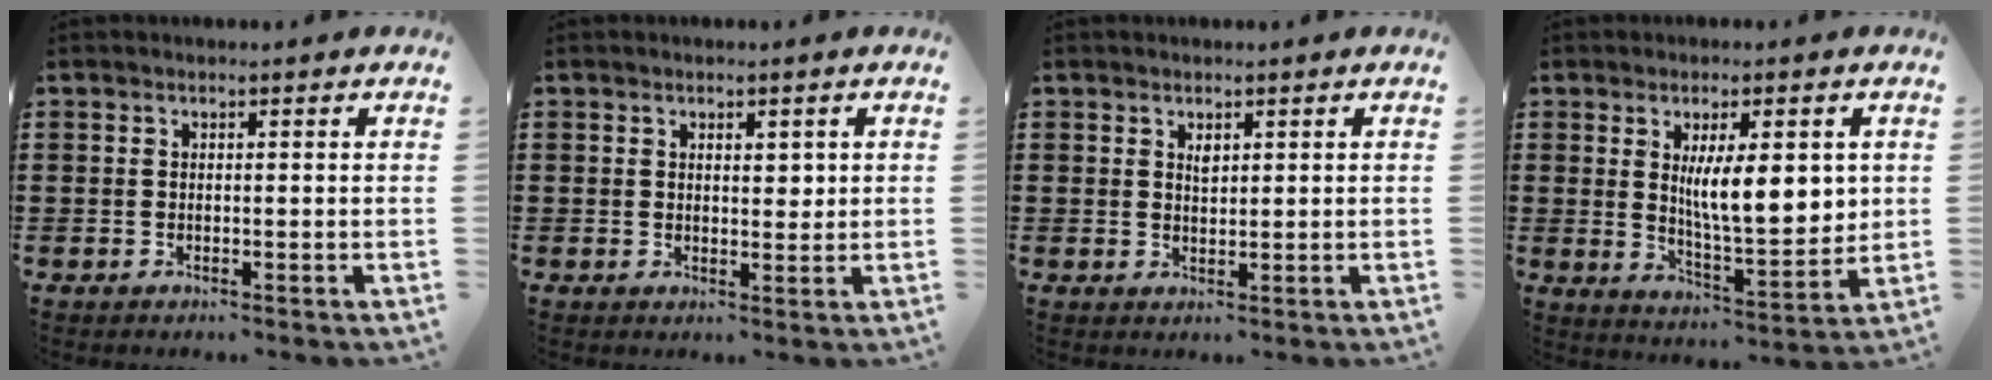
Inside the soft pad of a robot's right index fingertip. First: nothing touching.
{"total": 2.1, "force": [0.9, 1.2, 1.5], "torque": [-0.016, 0.000, 0.011]}
{"total": 1.2, "force": [0.7, 0.7, 0.7], "torque": [-0.008, 0.000, 0.011]}
{"total": 9.8, "force": [2.3, 3.2, 8.9], "torque": [-0.141, -0.008, 0.033]}